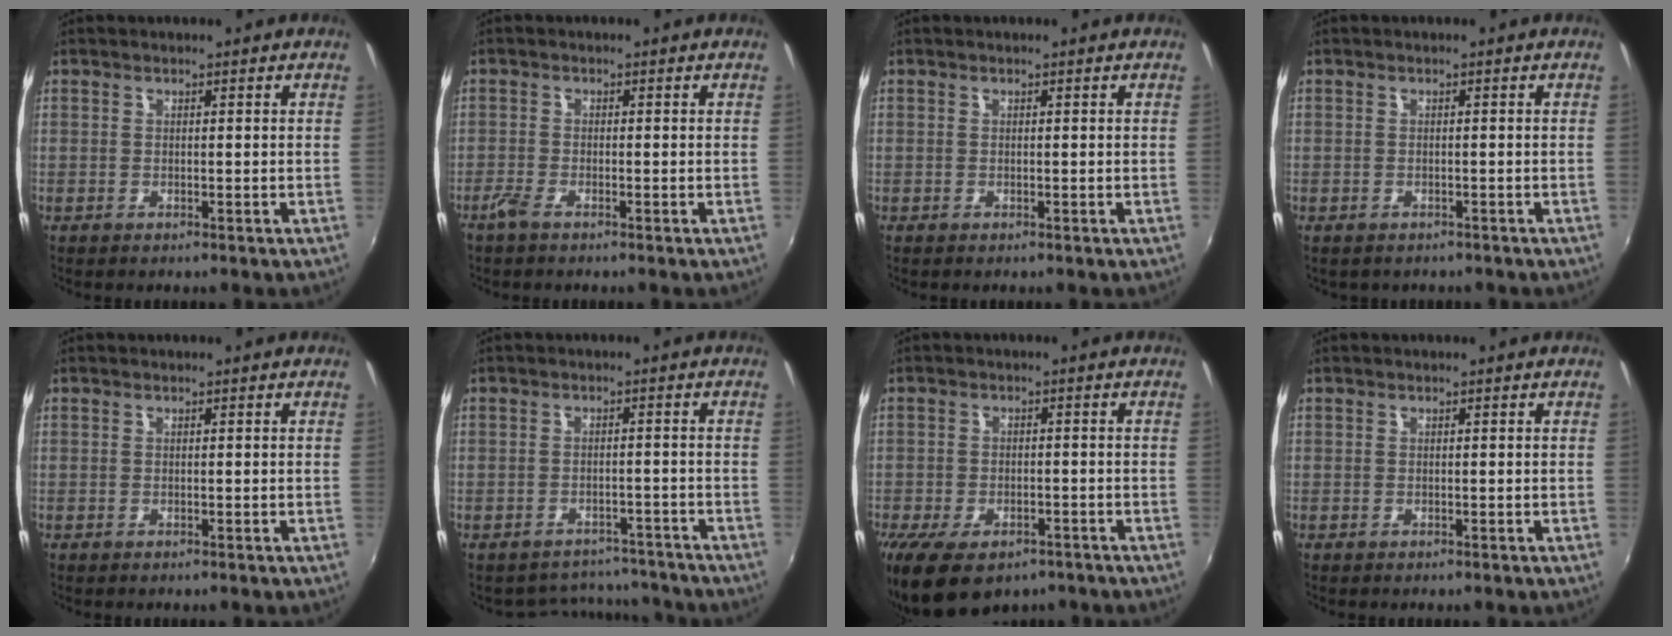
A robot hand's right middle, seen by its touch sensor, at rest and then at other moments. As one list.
[{"total": 2.3, "force": [-1.8, 0.4, 1.3], "torque": [-0.038, -0.005, -0.039]}, {"total": 0.0}, {"total": 1.7, "force": [-1.3, 0.9, 0.5], "torque": [-0.014, -0.007, -0.015]}, {"total": 0.0}, {"total": 7.8, "force": [-7.0, 3.4, 0.4], "torque": [-0.016, 0.023, -0.087]}, {"total": 10.3, "force": [-6.8, 5.2, 5.7], "torque": [-0.127, -0.032, -0.106]}, {"total": 0.0}]